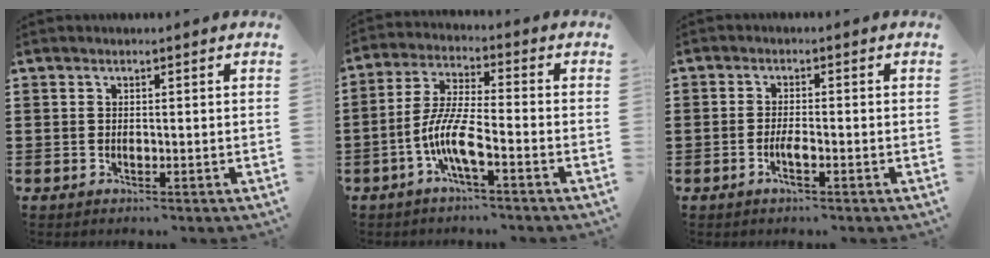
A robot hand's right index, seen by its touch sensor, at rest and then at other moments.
{"total": 7.6, "force": [-3.5, 1.1, 6.6], "torque": [-0.158, -0.015, -0.074]}
{"total": 2.1, "force": [-1.0, 0.2, 1.8], "torque": [-0.041, -0.007, -0.018]}